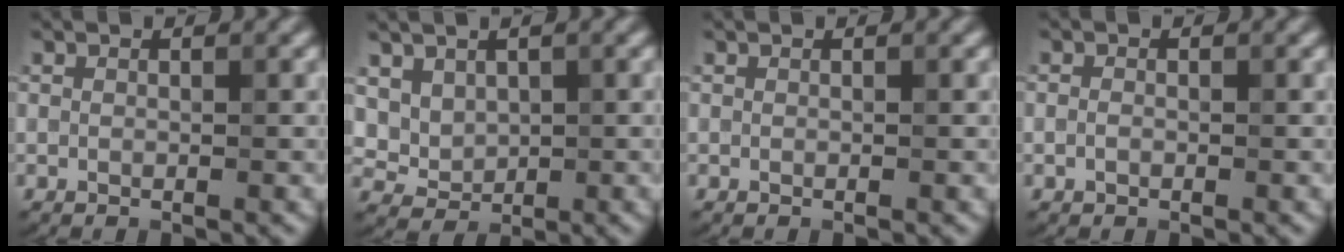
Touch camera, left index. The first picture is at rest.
{"total": 2.6, "force": [1.3, 1.9, 1.3], "torque": [-0.034, -0.007, 0.042]}
{"total": 0.0}
{"total": 0.6, "force": [-0.1, 0.4, 0.4], "torque": [-0.007, 0.001, -0.009]}